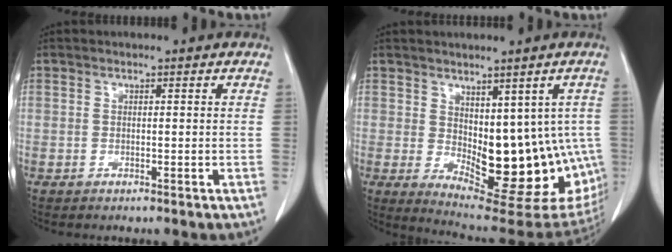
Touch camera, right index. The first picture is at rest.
{"total": 17.7, "force": [-2.1, 8.4, 15.4], "torque": [-0.151, -0.004, -0.004]}